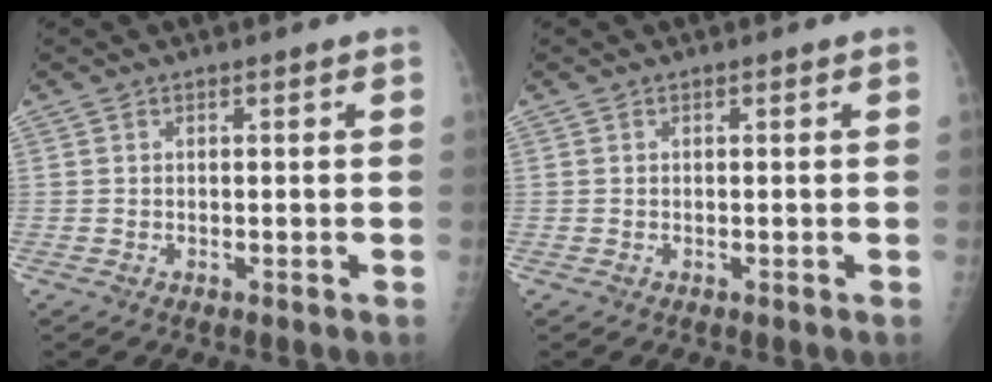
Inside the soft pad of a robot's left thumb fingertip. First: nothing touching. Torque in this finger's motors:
{"motor_torque": [0.00, 0.00, 0.00, 0.00, 0.00]}